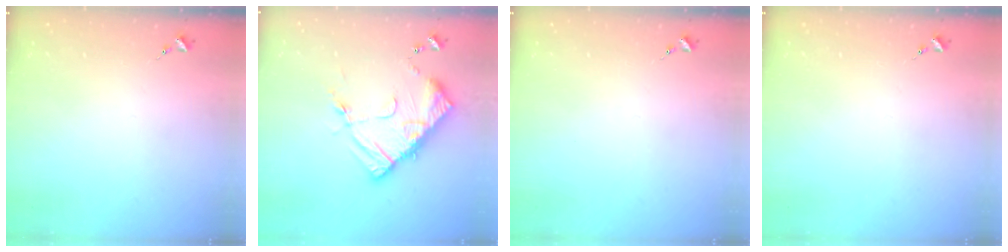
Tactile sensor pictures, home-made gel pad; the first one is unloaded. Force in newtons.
{"total": 14.5, "press": 14.5, "slide": 1.3}
{"total": 0.0}
{"total": 0.0}